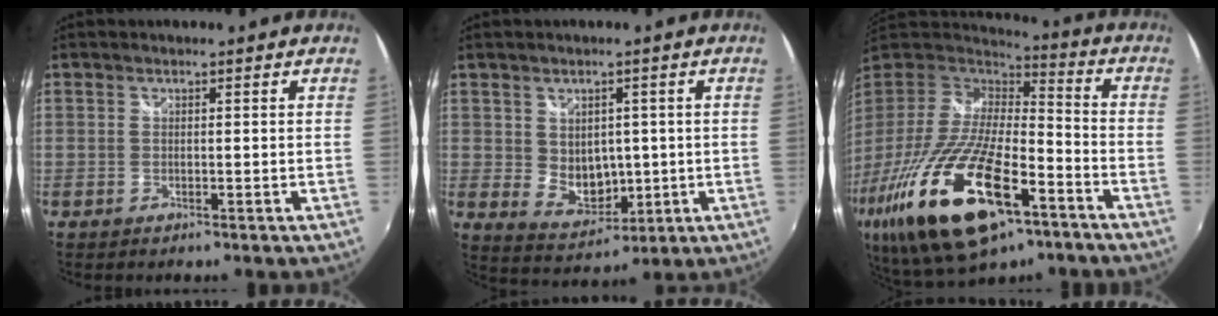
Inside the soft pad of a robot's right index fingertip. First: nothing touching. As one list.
[{"total": 7.1, "force": [0.6, 5.8, 4.0], "torque": [-0.070, -0.008, 0.031]}, {"total": 31.6, "force": [-16.0, 12.2, 24.4], "torque": [-0.498, -0.061, -0.274]}]